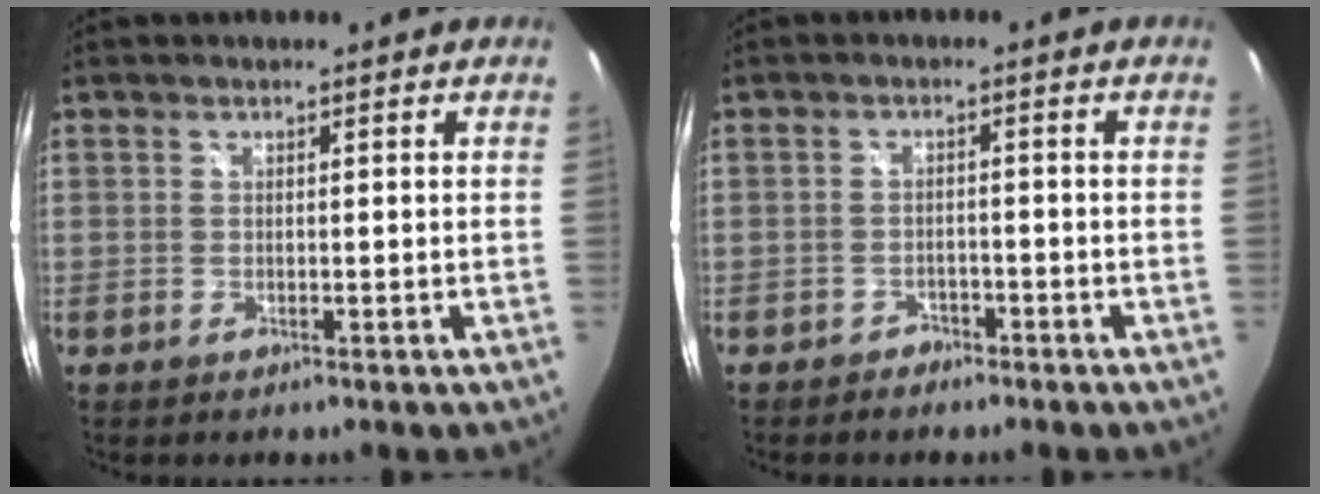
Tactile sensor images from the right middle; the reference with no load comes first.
{"total": 2.8, "force": [-2.4, 1.5, 0.3], "torque": [-0.014, 0.000, -0.038]}